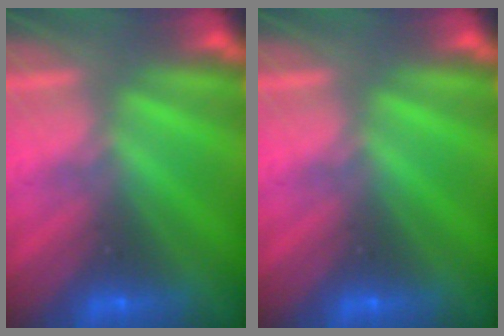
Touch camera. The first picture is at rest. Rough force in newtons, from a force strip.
{"total": 0.0}